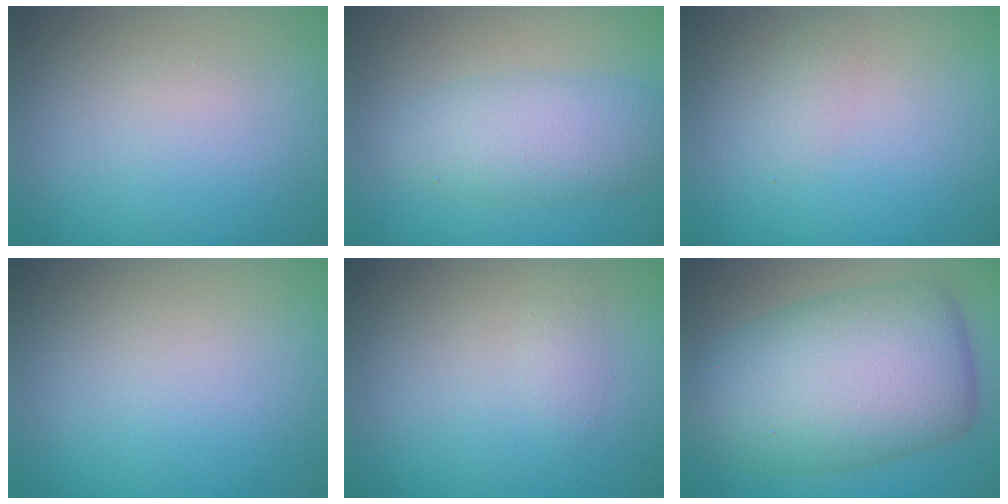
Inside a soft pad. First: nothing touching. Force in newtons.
{"total": 4.2, "press": 4.2, "slide": 0.0}
{"total": 0.8, "press": 0.8, "slide": 0.0}
{"total": 0.0}
{"total": 1.0, "press": 1.0, "slide": 0.1}
{"total": 11.2, "press": 11.2, "slide": 0.1}